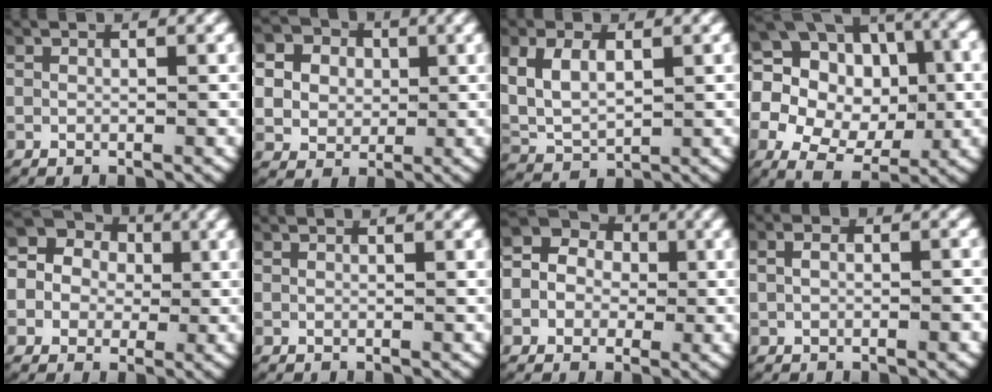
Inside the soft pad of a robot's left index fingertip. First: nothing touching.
{"total": 9.4, "force": [2.3, 8.2, 4.0], "torque": [-0.091, -0.005, 0.033]}
{"total": 7.4, "force": [0.5, 6.0, 4.2], "torque": [-0.120, -0.017, 0.015]}
{"total": 16.8, "force": [1.1, 14.3, 8.8], "torque": [-0.200, -0.029, 0.007]}
{"total": 13.4, "force": [3.3, 11.5, 5.9], "torque": [-0.131, 0.012, 0.023]}
{"total": 0.0}
{"total": 11.6, "force": [2.3, 9.8, 5.7], "torque": [-0.109, 0.013, 0.008]}
{"total": 1.5, "force": [-0.2, 0.9, 1.2], "torque": [-0.025, -0.002, -0.003]}